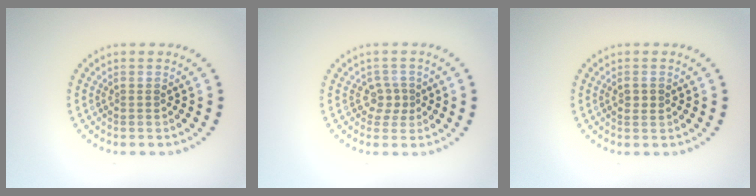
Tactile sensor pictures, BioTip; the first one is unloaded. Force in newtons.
{"total": 1.7, "press": 1.4, "slide": 1.1}
{"total": 1.1, "press": 1.1, "slide": 0.1}